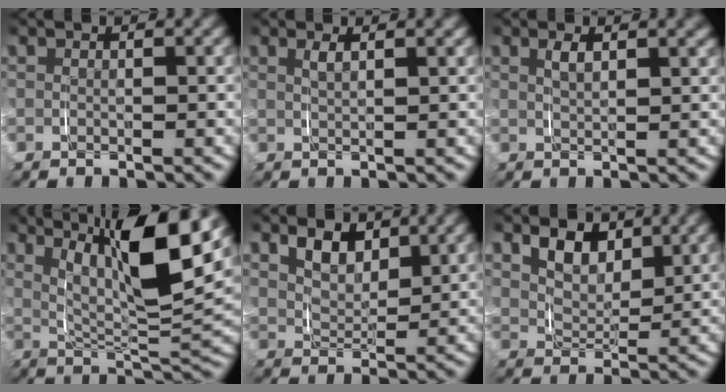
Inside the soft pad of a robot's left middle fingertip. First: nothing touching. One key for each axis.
{"total": 1.3, "fx": 0.9, "fy": 0.0, "fz": 1.0, "tx": -0.018, "ty": 0.001, "tz": 0.016}
{"total": 1.8, "fx": 1.1, "fy": 0.3, "fz": 1.4, "tx": -0.022, "ty": 0.001, "tz": 0.020}
{"total": 10.5, "fx": 4.4, "fy": 3.4, "fz": 8.9, "tx": -0.130, "ty": 0.006, "tz": 0.065}
{"total": 4.1, "fx": 2.3, "fy": 2.6, "fz": 2.2, "tx": -0.044, "ty": -0.001, "tz": 0.038}
{"total": 4.7, "fx": 2.6, "fy": 3.0, "fz": 2.5, "tx": -0.049, "ty": 0.000, "tz": 0.042}